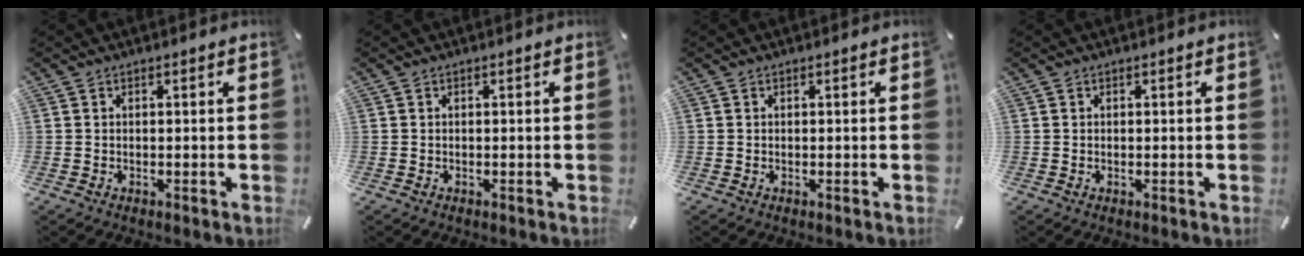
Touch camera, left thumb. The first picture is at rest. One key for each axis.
{"total": 0.0}
{"total": 0.0}
{"total": 0.0}